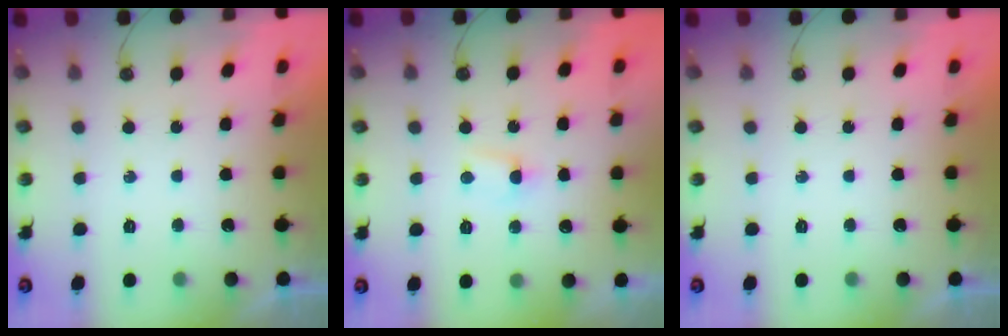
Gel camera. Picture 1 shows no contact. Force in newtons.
{"total": 2.6, "press": 2.6, "slide": 0.3}
{"total": 0.0}